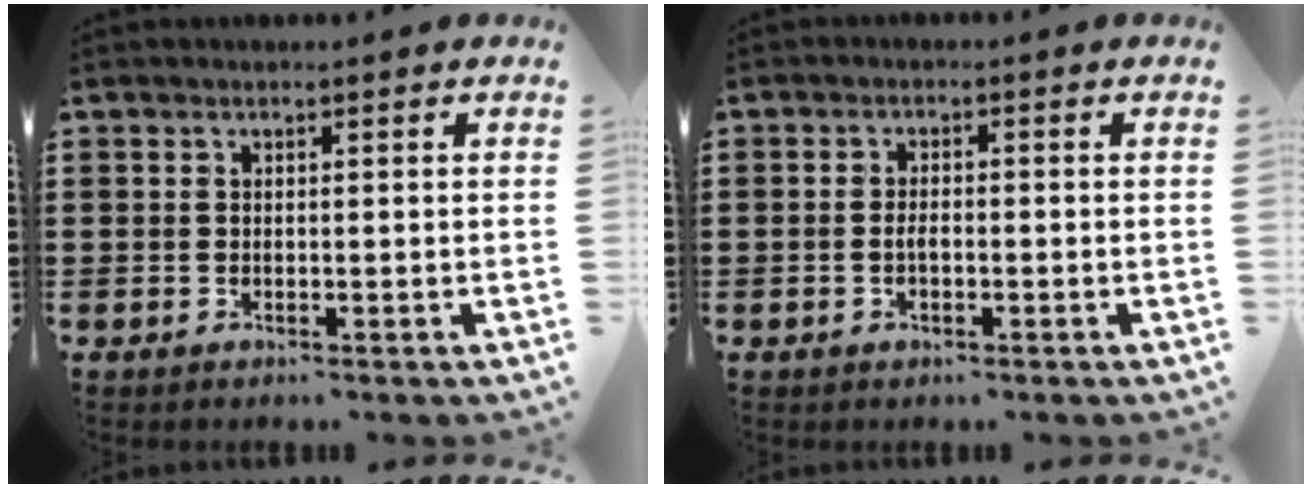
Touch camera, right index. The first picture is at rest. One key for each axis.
{"total": 1.9, "fx": -0.5, "fy": 0.8, "fz": 1.7, "tx": -0.032, "ty": 0.002, "tz": -0.010}